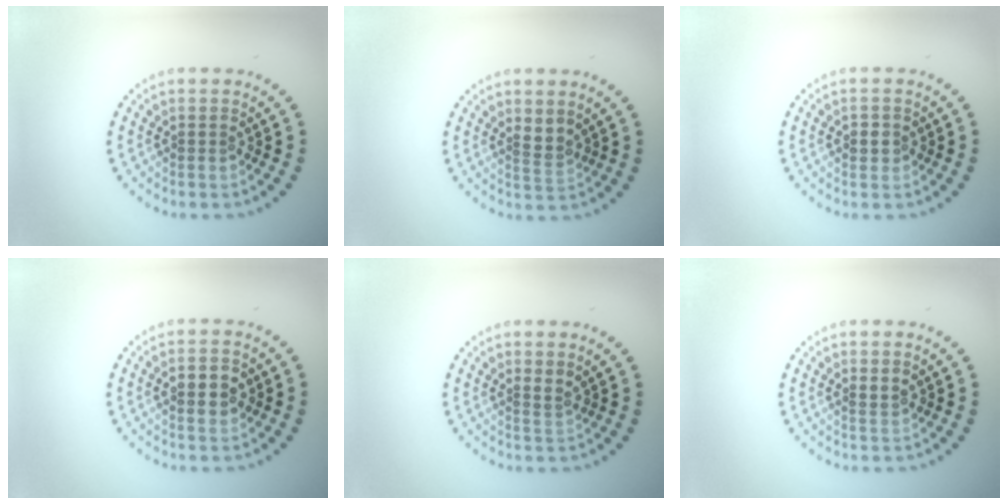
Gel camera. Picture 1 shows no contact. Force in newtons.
{"total": 1.6, "press": 1.2, "slide": 1.1}
{"total": 1.1, "press": 1.1, "slide": 0.4}
{"total": 2.3, "press": 2.2, "slide": 0.1}
{"total": 0.7, "press": 0.4, "slide": 0.6}
{"total": 0.7, "press": 0.6, "slide": 0.3}